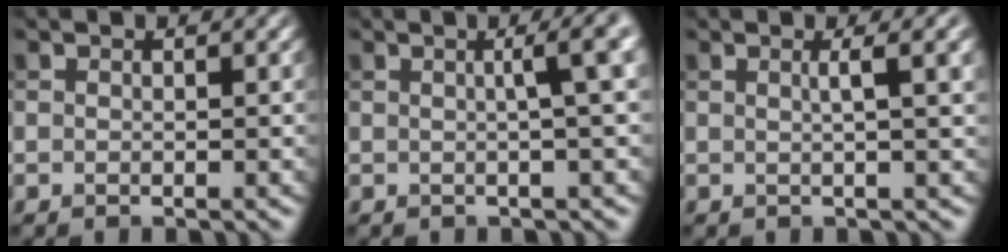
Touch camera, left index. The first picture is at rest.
{"total": 4.3, "force": [0.7, 1.0, 4.2], "torque": [-0.038, 0.020, 0.006]}
{"total": 4.2, "force": [1.1, 1.3, 3.8], "torque": [-0.036, 0.011, 0.009]}